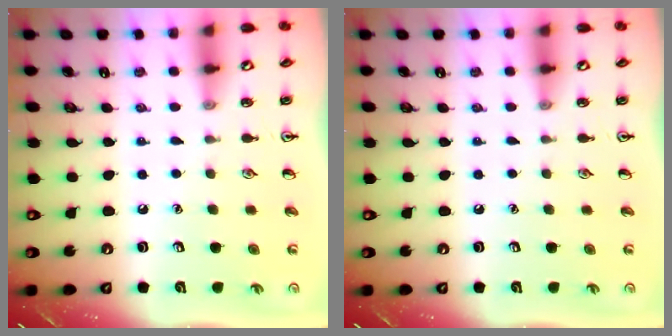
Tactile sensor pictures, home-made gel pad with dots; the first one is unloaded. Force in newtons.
{"total": 0.0}